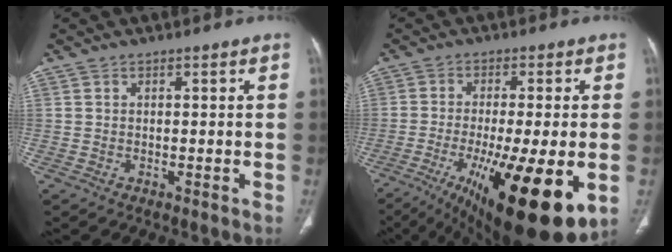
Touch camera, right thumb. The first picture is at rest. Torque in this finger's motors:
{"motor_torque": [3.07, 1.94, 1.68, -0.27, 0.58]}